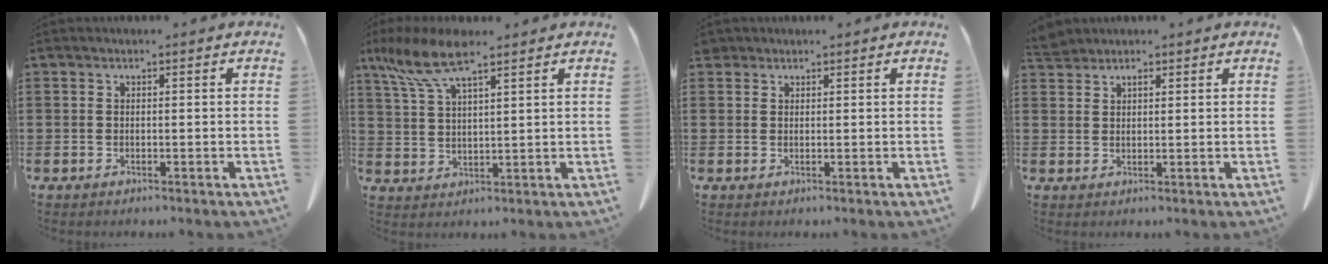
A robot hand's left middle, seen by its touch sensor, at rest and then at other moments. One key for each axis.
{"total": 8.5, "fx": 5.7, "fy": 2.3, "fz": 5.9, "tx": -0.143, "ty": -0.014, "tz": 0.099}
{"total": 1.3, "fx": 1.1, "fy": 0.7, "fz": 0.2, "tx": -0.010, "ty": 0.004, "tz": 0.023}
{"total": 2.3, "fx": 1.9, "fy": 0.9, "fz": 0.8, "tx": -0.021, "ty": 0.006, "tz": 0.037}